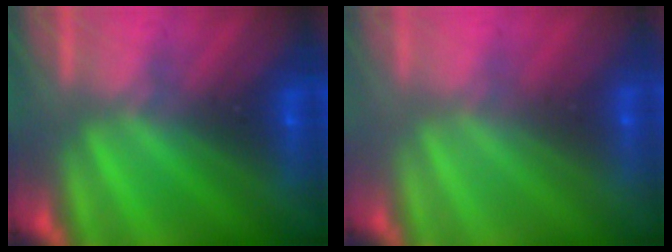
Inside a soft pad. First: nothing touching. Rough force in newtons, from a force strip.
{"total": 2.9}